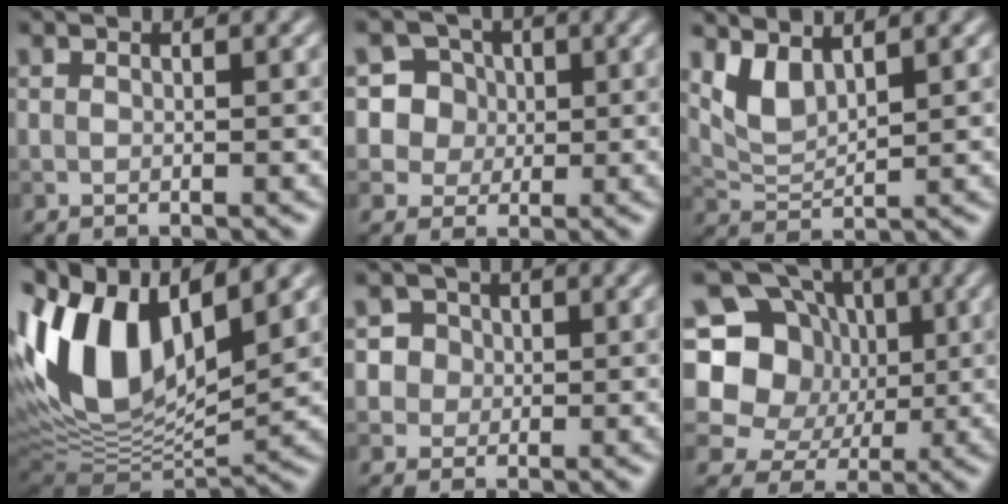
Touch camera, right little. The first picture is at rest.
{"total": 8.2, "force": [2.8, 7.3, 2.4], "torque": [-0.060, 0.033, 0.038]}
{"total": 2.9, "force": [2.0, 1.0, 1.8], "torque": [-0.043, -0.010, 0.048]}
{"total": 13.5, "force": [4.4, 6.4, 11.1], "torque": [-0.208, 0.010, 0.075]}
{"total": 4.4, "force": [1.6, 3.9, 1.4], "torque": [-0.006, 0.017, 0.013]}
{"total": 11.0, "force": [1.6, 9.8, 4.8], "torque": [-0.107, 0.038, -0.006]}